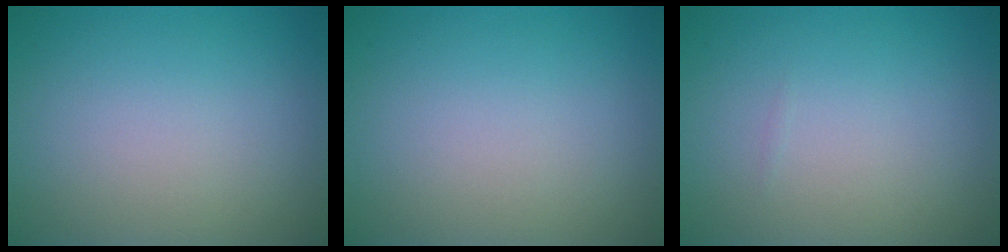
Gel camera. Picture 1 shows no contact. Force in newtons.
{"total": 0.0}
{"total": 0.0}